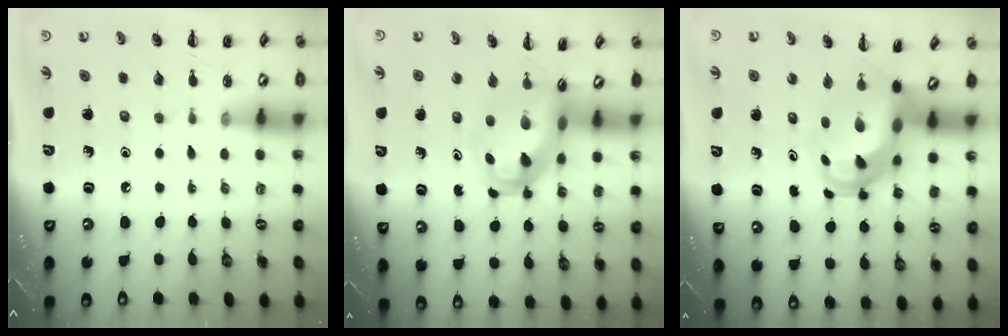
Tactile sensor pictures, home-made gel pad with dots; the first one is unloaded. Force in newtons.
{"total": 5.1, "press": 4.9, "slide": 1.4}
{"total": 6.4, "press": 6.2, "slide": 1.6}